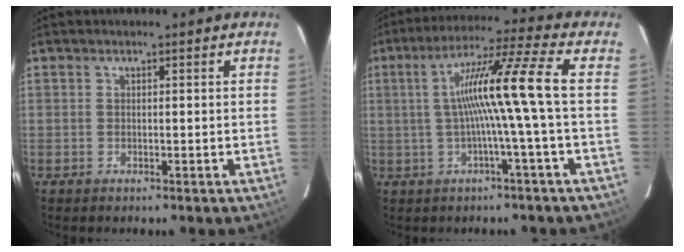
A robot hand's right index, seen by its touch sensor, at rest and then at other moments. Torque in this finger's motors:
{"motor_torque": [1.17, -0.17, 0.65, 0.21]}